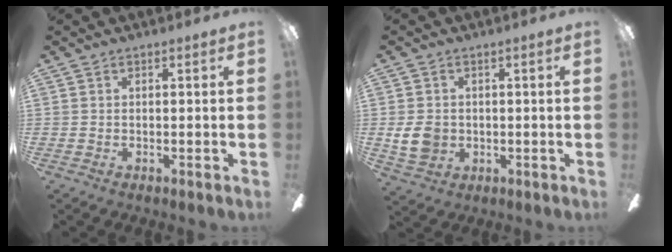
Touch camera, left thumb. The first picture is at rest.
{"total": 6.6, "force": [-0.3, 5.5, 3.7], "torque": [-0.081, 0.001, -0.008]}